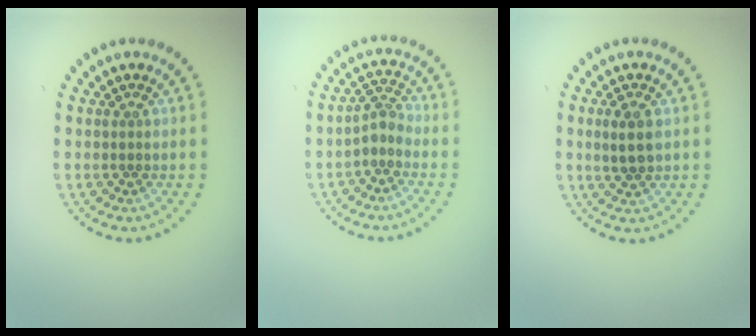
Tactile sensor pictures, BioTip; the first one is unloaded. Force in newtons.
{"total": 2.1, "press": 1.6, "slide": 1.3}
{"total": 1.8, "press": 1.7, "slide": 0.5}